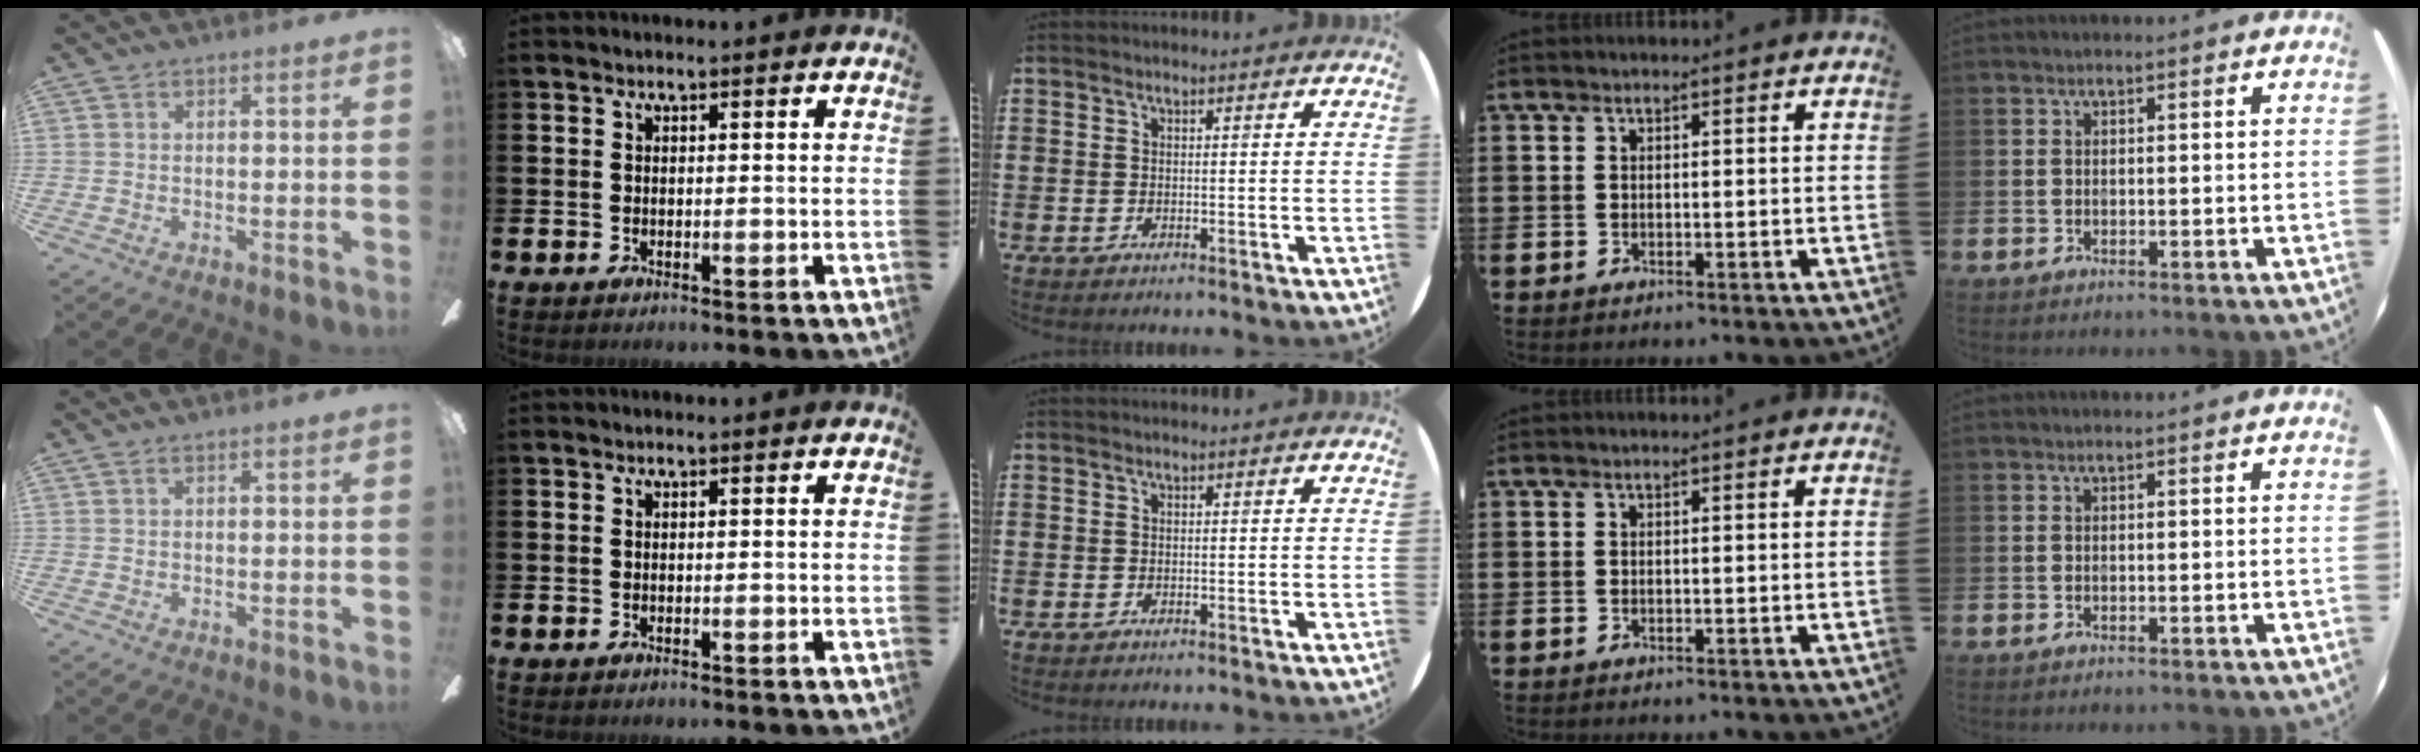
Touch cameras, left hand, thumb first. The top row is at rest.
{}